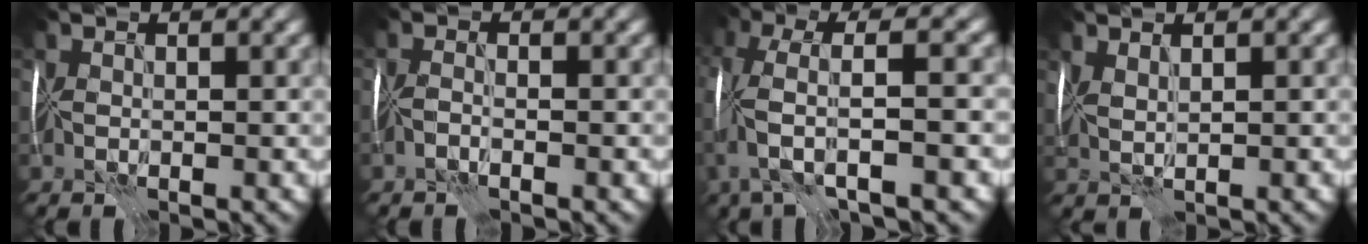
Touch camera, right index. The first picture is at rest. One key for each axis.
{"total": 1.2, "fx": -0.9, "fy": -0.8, "fz": -0.1, "tx": -0.001, "ty": 0.004, "tz": -0.018}
{"total": 5.0, "fx": -0.9, "fy": 0.8, "fz": 4.9, "tx": -0.100, "ty": 0.018, "tz": -0.026}
{"total": 1.0, "fx": 0.8, "fy": -0.5, "fz": 0.3, "tx": -0.011, "ty": 0.001, "tz": 0.023}